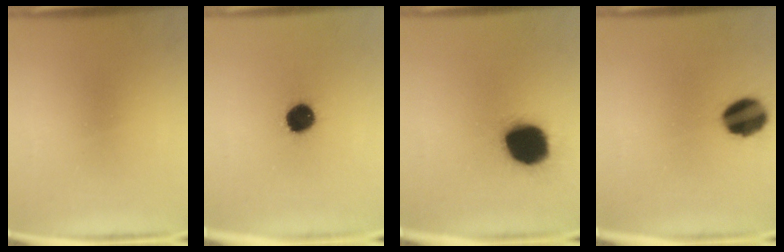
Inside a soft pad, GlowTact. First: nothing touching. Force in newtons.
{"total": 9.2}
{"total": 18.9}
{"total": 11.7}